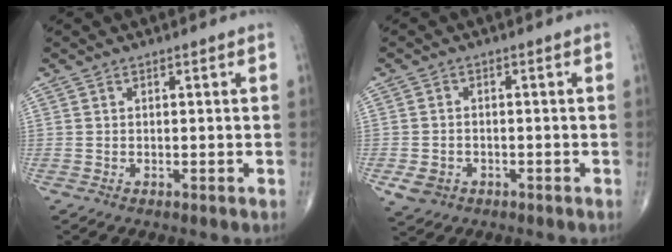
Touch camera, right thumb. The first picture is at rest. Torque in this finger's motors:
{"motor_torque": [0.52, 0.08, 0.00, -0.21, 0.00]}